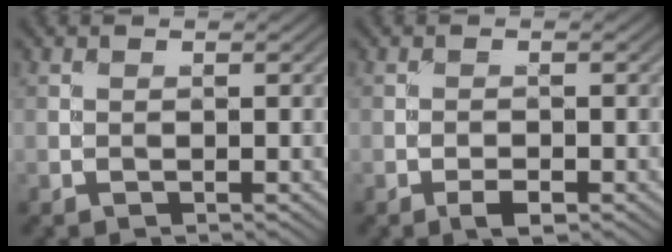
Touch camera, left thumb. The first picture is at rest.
{"total": 1.9, "force": [-1.1, 0.7, 1.4], "torque": [-0.023, 0.002, -0.023]}